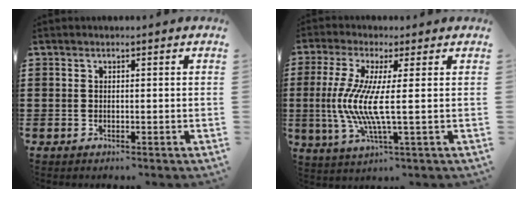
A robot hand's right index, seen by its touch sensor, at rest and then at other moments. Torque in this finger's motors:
{"motor_torque": [1.69, -0.21, 0.62, 0.21]}